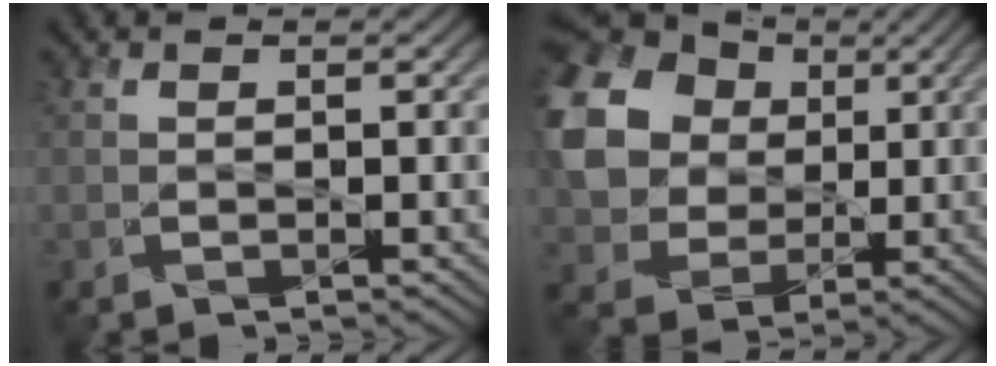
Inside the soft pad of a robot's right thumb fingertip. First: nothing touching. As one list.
[{"total": 15.2, "force": [4.0, 12.3, 7.9], "torque": [-0.229, 0.036, 0.071]}]